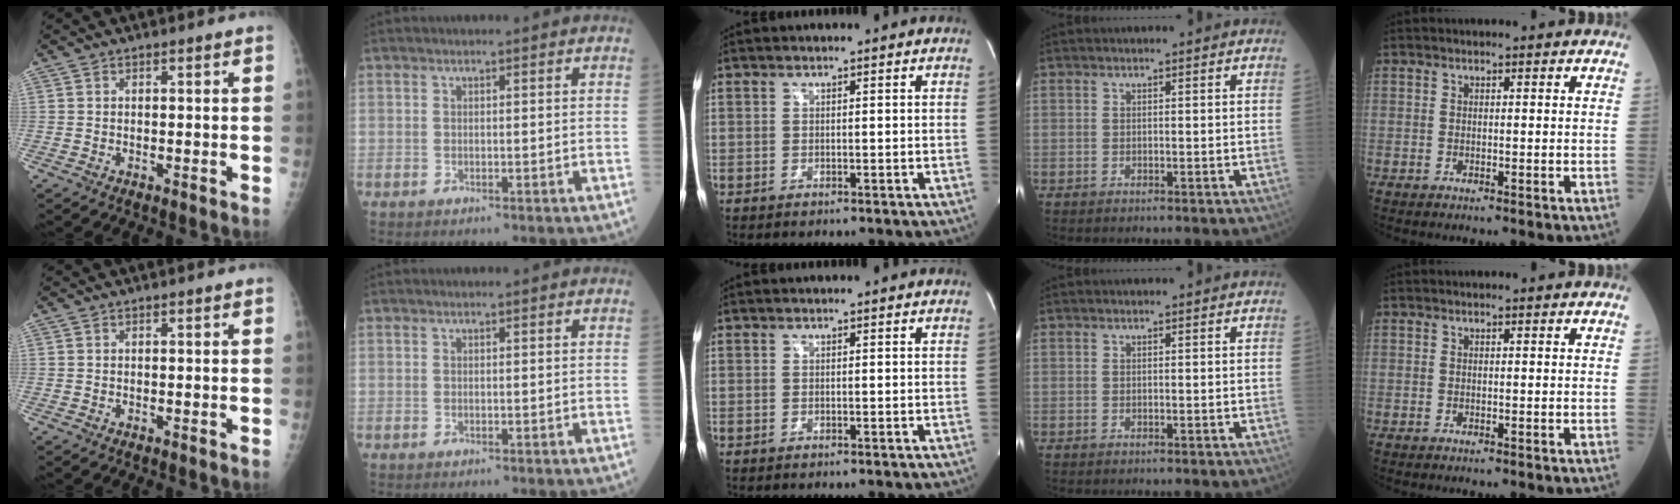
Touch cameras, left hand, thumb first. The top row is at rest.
{}